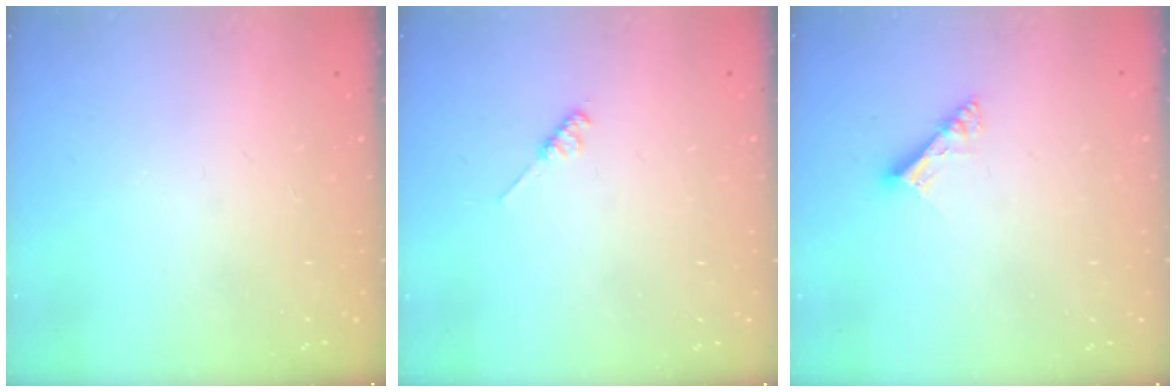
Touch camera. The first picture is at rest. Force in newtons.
{"total": 2.6, "press": 2.5, "slide": 0.4}
{"total": 5.5, "press": 5.5, "slide": 0.1}